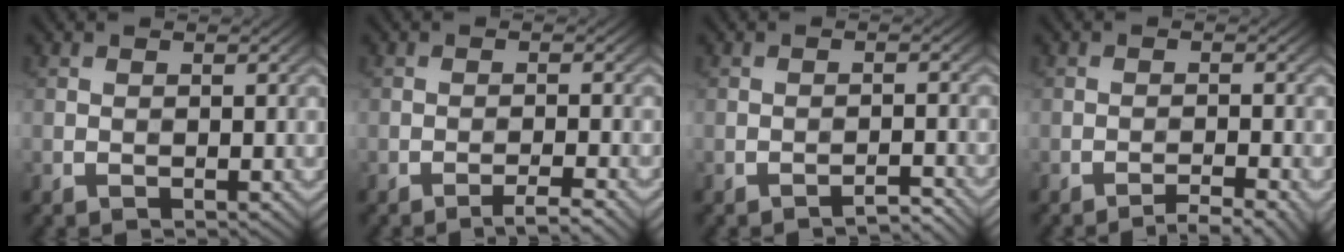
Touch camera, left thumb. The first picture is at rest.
{"total": 2.3, "force": [-1.8, 0.1, 1.5], "torque": [-0.018, 0.009, -0.035]}
{"total": 2.1, "force": [-2.0, 0.1, 0.6], "torque": [0.000, 0.011, -0.032]}
{"total": 3.2, "force": [-2.4, 0.3, 2.0], "torque": [-0.029, 0.012, -0.043]}